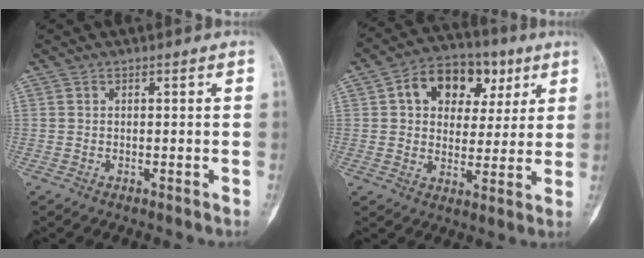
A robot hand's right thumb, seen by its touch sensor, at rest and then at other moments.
{"total": 14.2, "force": [5.1, 10.2, 8.5], "torque": [-0.088, 0.005, 0.075]}